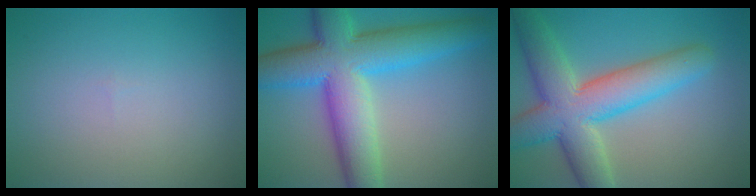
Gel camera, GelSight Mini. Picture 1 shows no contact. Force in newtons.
{"total": 11.4, "press": 11.4, "slide": 0.1}
{"total": 9.3, "press": 9.2, "slide": 0.6}